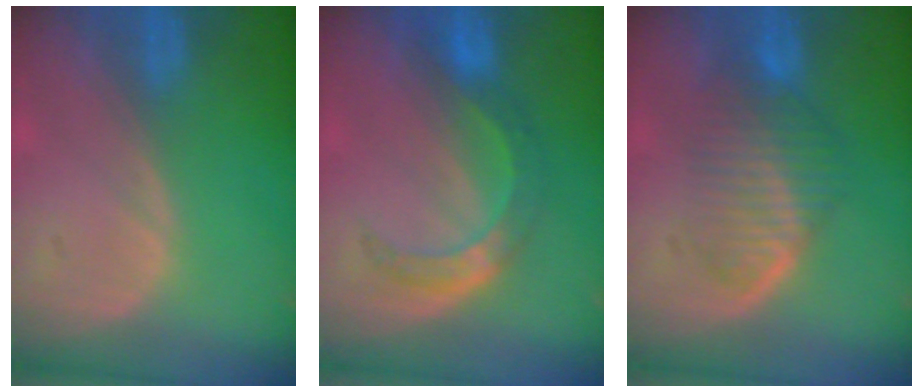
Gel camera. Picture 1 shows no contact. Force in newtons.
{"total": 5.6, "press": 5.4, "slide": 1.2}
{"total": 6.5, "press": 6.3, "slide": 1.8}